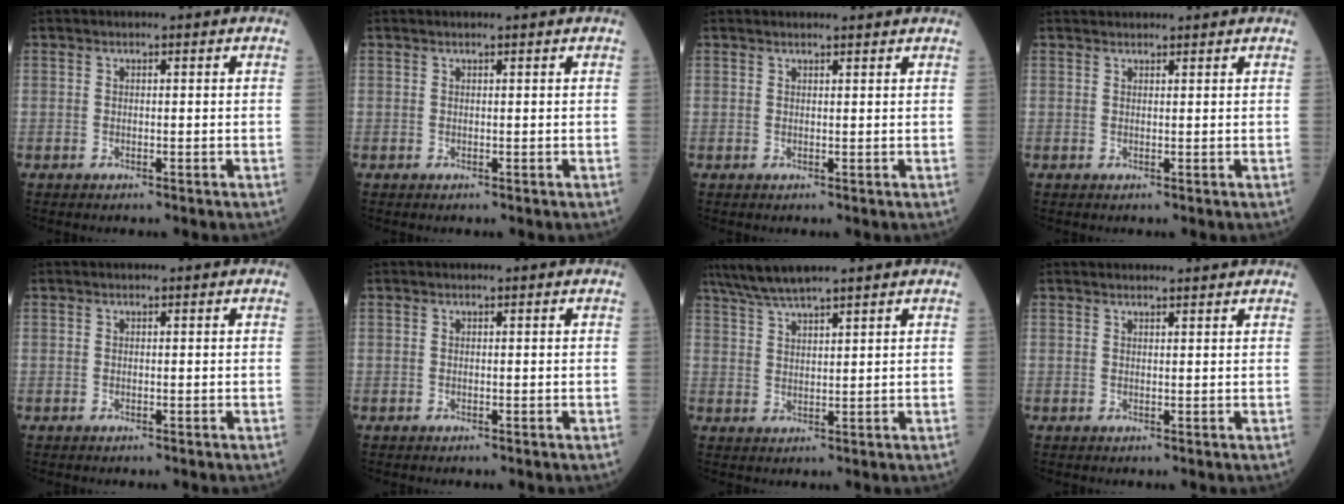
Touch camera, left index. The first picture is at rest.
{"total": 0.7, "force": [0.7, -0.1, 0.3], "torque": [-0.007, 0.003, 0.011]}
{"total": 2.3, "force": [2.2, 0.1, 0.3], "torque": [-0.009, 0.008, 0.027]}
{"total": 3.9, "force": [3.8, 0.4, 0.9], "torque": [-0.009, 0.031, 0.052]}
{"total": 0.0}
{"total": 0.0}
{"total": 7.6, "force": [6.4, -0.1, 4.1], "torque": [-0.073, 0.028, 0.116]}
{"total": 3.4, "force": [3.3, 0.2, 0.7], "torque": [-0.013, 0.013, 0.039]}